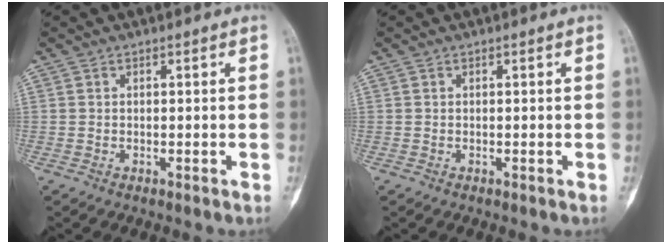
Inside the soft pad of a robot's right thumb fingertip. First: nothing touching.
{"total": 0.0}